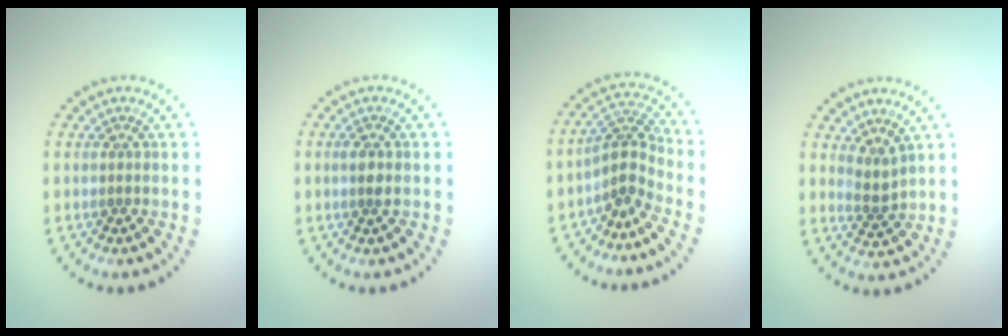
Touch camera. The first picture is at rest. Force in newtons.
{"total": 1.3, "press": 1.2, "slide": 0.6}
{"total": 3.0, "press": 2.1, "slide": 2.1}
{"total": 1.7, "press": 1.1, "slide": 1.3}